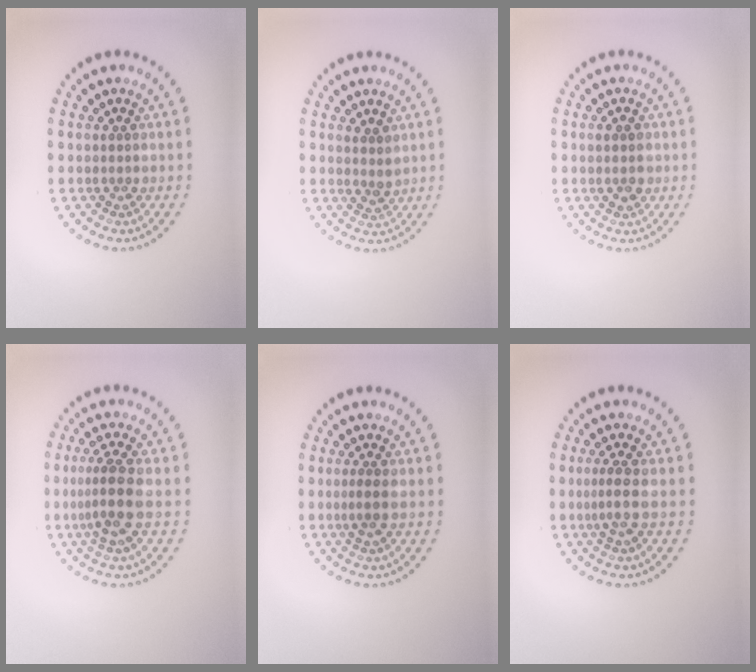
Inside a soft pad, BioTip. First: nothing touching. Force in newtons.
{"total": 1.5, "press": 1.2, "slide": 0.8}
{"total": 1.6, "press": 1.6, "slide": 0.1}
{"total": 3.4, "press": 2.8, "slide": 2.0}
{"total": 1.5, "press": 1.2, "slide": 0.9}
{"total": 1.9, "press": 1.3, "slide": 1.3}